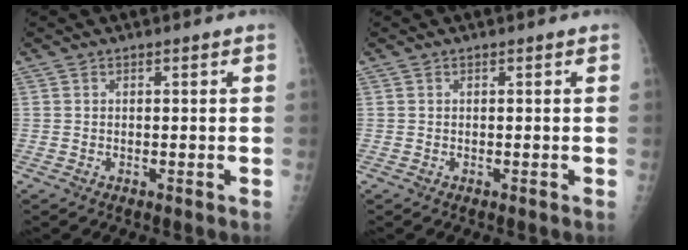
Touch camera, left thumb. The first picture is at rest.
{"total": 0.0}